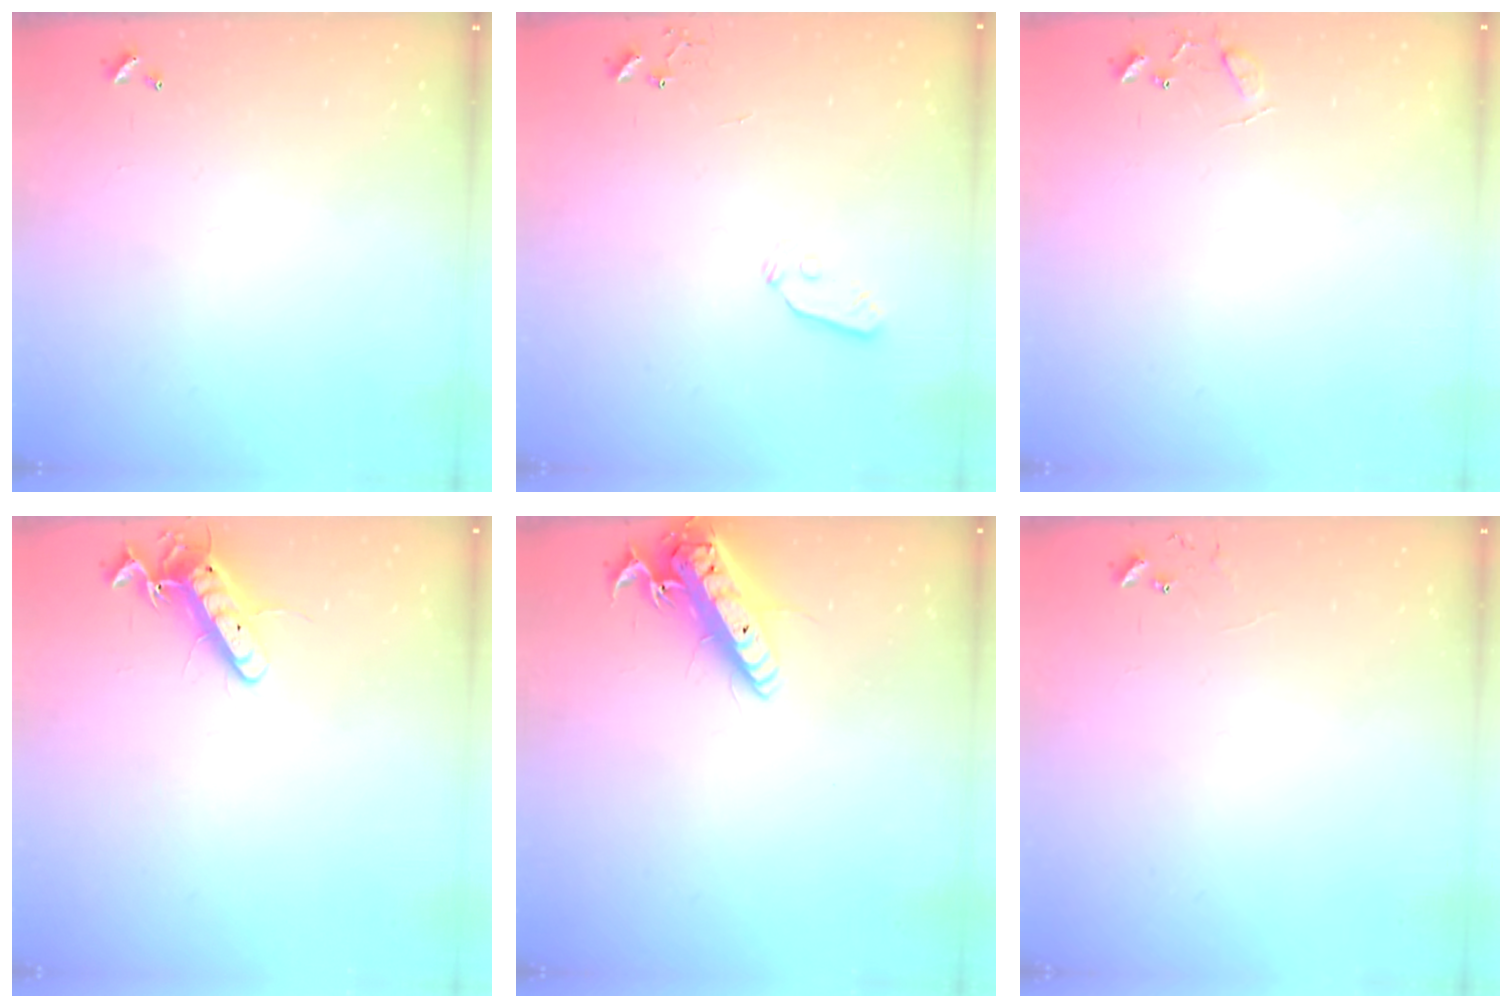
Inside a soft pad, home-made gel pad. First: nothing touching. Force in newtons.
{"total": 4.2, "press": 4.2, "slide": 0.5}
{"total": 8.0, "press": 8.0, "slide": 0.5}
{"total": 12.4, "press": 12.4, "slide": 0.9}
{"total": 16.4, "press": 16.1, "slide": 3.0}
{"total": 5.8, "press": 5.8, "slide": 0.5}